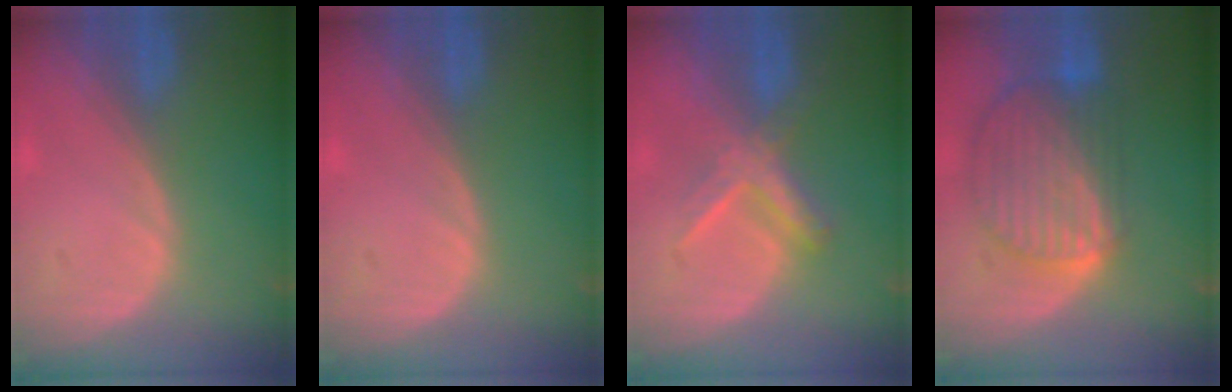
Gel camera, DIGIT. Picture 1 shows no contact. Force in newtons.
{"total": 0.0}
{"total": 5.5, "press": 5.4, "slide": 1.1}
{"total": 10.2, "press": 8.7, "slide": 5.3}